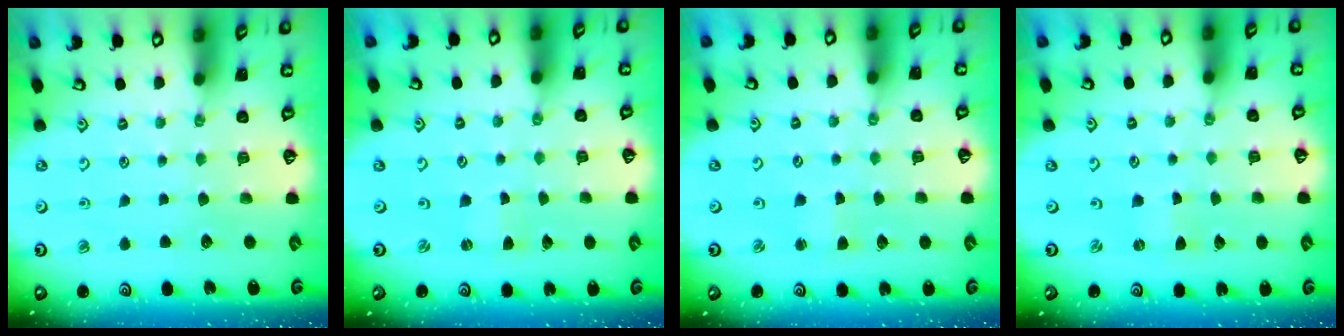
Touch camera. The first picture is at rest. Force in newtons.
{"total": 0.7, "press": 0.7, "slide": 0.1}
{"total": 1.9, "press": 1.9, "slide": 0.3}
{"total": 0.0}